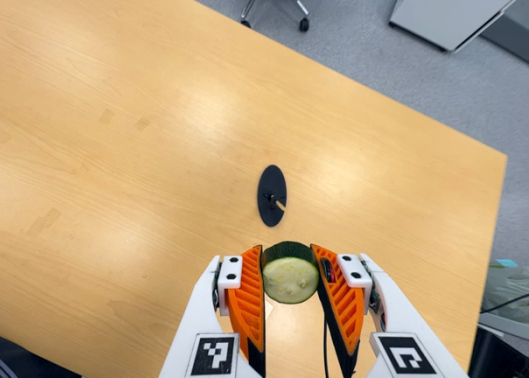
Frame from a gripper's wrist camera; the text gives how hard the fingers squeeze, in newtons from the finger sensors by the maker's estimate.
{"total": 11.4, "left": 11.2, "right": 11.6}